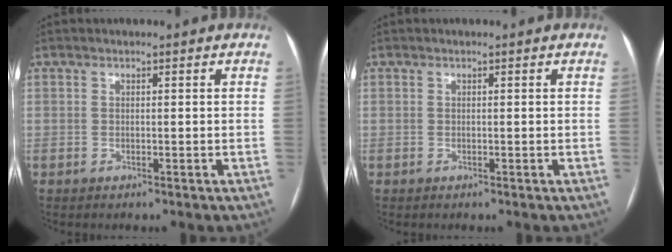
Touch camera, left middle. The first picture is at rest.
{"total": 0.0}